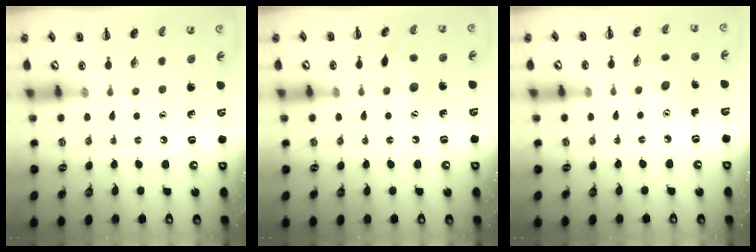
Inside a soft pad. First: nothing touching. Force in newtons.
{"total": 8.3, "press": 8.2, "slide": 0.9}
{"total": 3.3, "press": 3.2, "slide": 0.9}